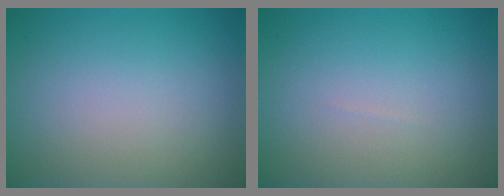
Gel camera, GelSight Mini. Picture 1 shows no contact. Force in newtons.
{"total": 0.0}